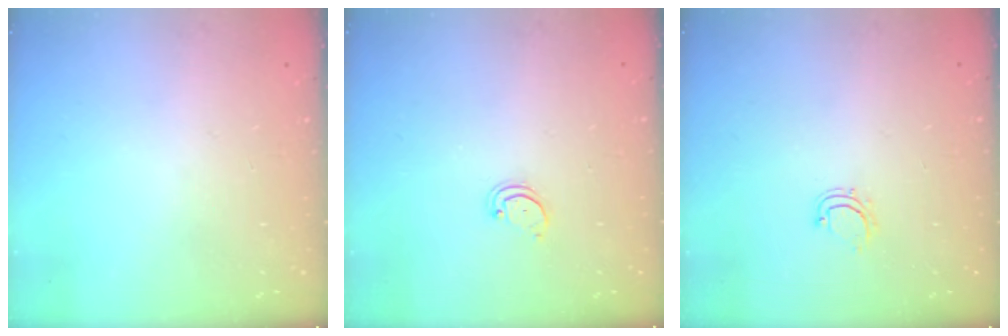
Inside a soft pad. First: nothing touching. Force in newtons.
{"total": 2.2, "press": 2.2, "slide": 0.2}
{"total": 4.3, "press": 4.2, "slide": 0.6}